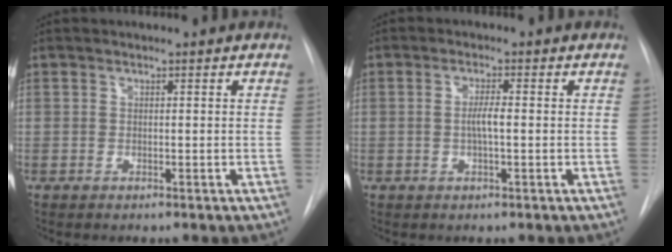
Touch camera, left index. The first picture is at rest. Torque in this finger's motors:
{"motor_torque": [0.35, 0.20, 0.08, 0.03]}